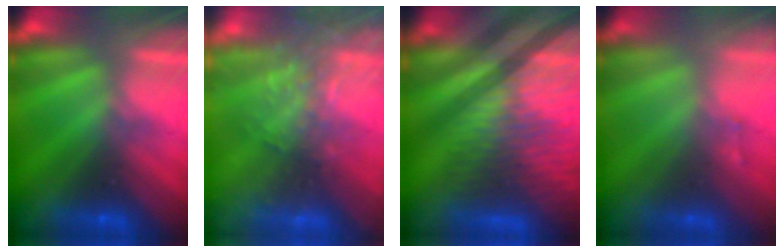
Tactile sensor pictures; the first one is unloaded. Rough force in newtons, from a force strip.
{"total": 6.4}
{"total": 8.2}
{"total": 1.5}